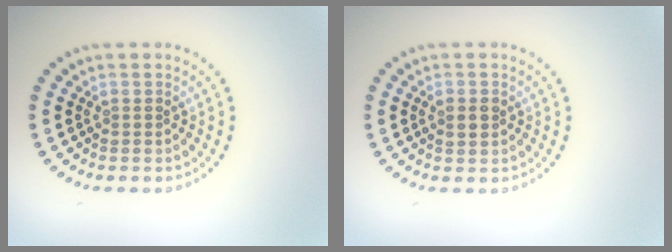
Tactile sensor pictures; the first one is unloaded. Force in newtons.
{"total": 1.2, "press": 1.2, "slide": 0.2}